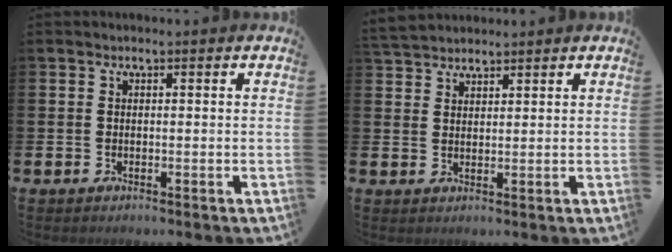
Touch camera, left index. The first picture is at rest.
{"total": 3.2, "force": [3.1, 0.7, -0.1], "torque": [0.000, -0.012, 0.058]}